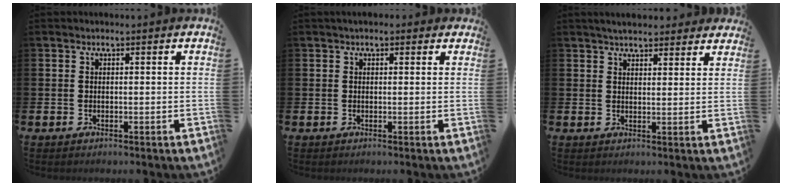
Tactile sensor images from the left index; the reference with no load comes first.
{"total": 1.2, "force": [0.9, 0.7, 0.5], "torque": [0.004, 0.003, 0.012]}
{"total": 3.9, "force": [3.7, 1.0, 0.8], "torque": [-0.017, -0.012, 0.067]}